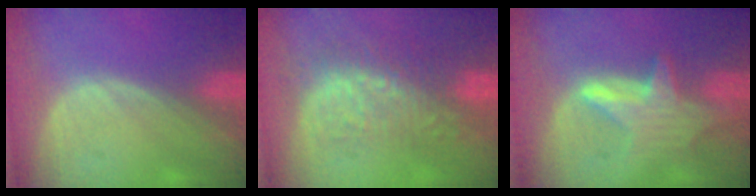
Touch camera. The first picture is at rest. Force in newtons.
{"total": 8.8, "press": 8.5, "slide": 2.5}
{"total": 6.6, "press": 6.2, "slide": 2.1}